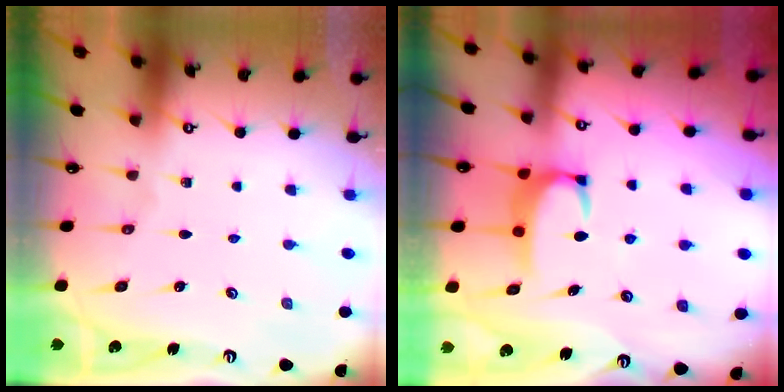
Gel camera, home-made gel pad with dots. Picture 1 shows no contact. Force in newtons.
{"total": 2.7, "press": 2.7, "slide": 0.3}